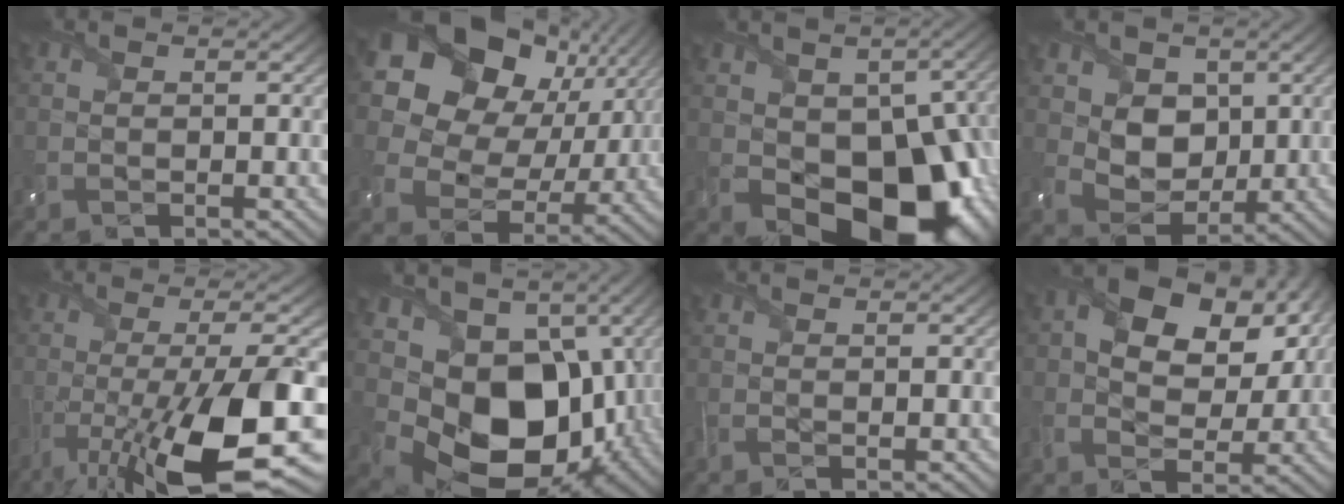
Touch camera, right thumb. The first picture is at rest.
{"total": 19.9, "force": [8.3, 14.7, 10.6], "torque": [-0.257, 0.057, 0.166]}
{"total": 16.9, "force": [-3.4, 11.4, 12.1], "torque": [-0.161, -0.050, -0.022]}
{"total": 6.8, "force": [2.0, 5.4, 3.6], "torque": [-0.095, -0.017, 0.032]}
{"total": 16.6, "force": [-7.3, 3.8, 14.4], "torque": [-0.225, -0.006, -0.118]}
{"total": 16.8, "force": [-0.5, 13.2, 10.4], "torque": [-0.180, -0.049, 0.009]}
{"total": 0.5, "force": [0.0, 0.3, 0.5], "torque": [-0.012, -0.002, -0.001]}
{"total": 10.3, "force": [3.7, 6.9, 6.7], "torque": [-0.116, 0.010, 0.057]}